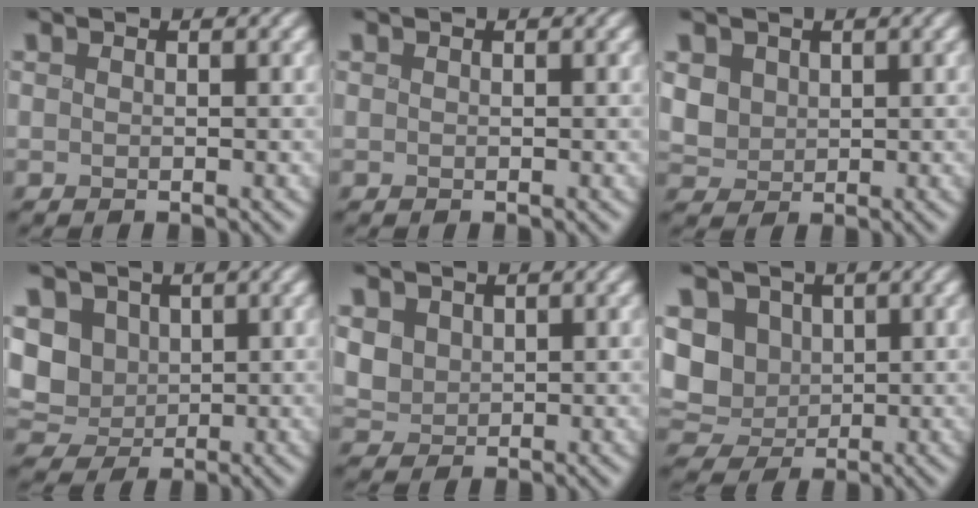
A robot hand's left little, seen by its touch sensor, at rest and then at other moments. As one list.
[{"total": 0.0}, {"total": 2.7, "force": [0.5, 2.3, 1.2], "torque": [-0.037, -0.001, 0.009]}, {"total": 5.2, "force": [0.6, 4.4, 2.6], "torque": [-0.067, 0.001, 0.003]}, {"total": 2.6, "force": [0.6, 2.2, 1.3], "torque": [-0.037, 0.000, 0.011]}, {"total": 5.7, "force": [0.6, 4.9, 3.0], "torque": [-0.068, 0.004, 0.000]}]